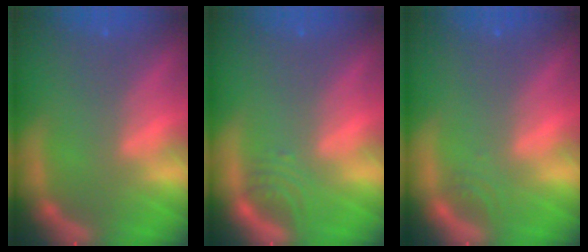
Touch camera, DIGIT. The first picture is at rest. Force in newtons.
{"total": 2.0}
{"total": 1.0}